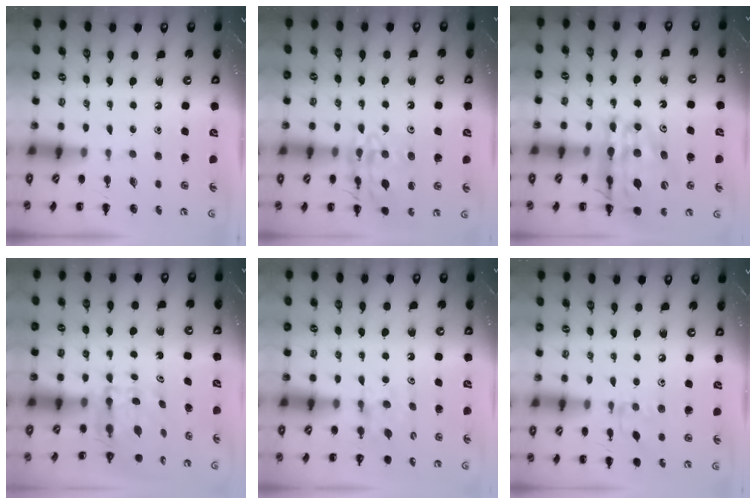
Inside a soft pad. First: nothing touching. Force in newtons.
{"total": 15.0, "press": 14.9, "slide": 1.2}
{"total": 20.4, "press": 20.0, "slide": 4.4}
{"total": 4.6, "press": 4.5, "slide": 0.5}
{"total": 4.8, "press": 4.6, "slide": 1.5}
{"total": 6.4, "press": 6.2, "slide": 1.4}